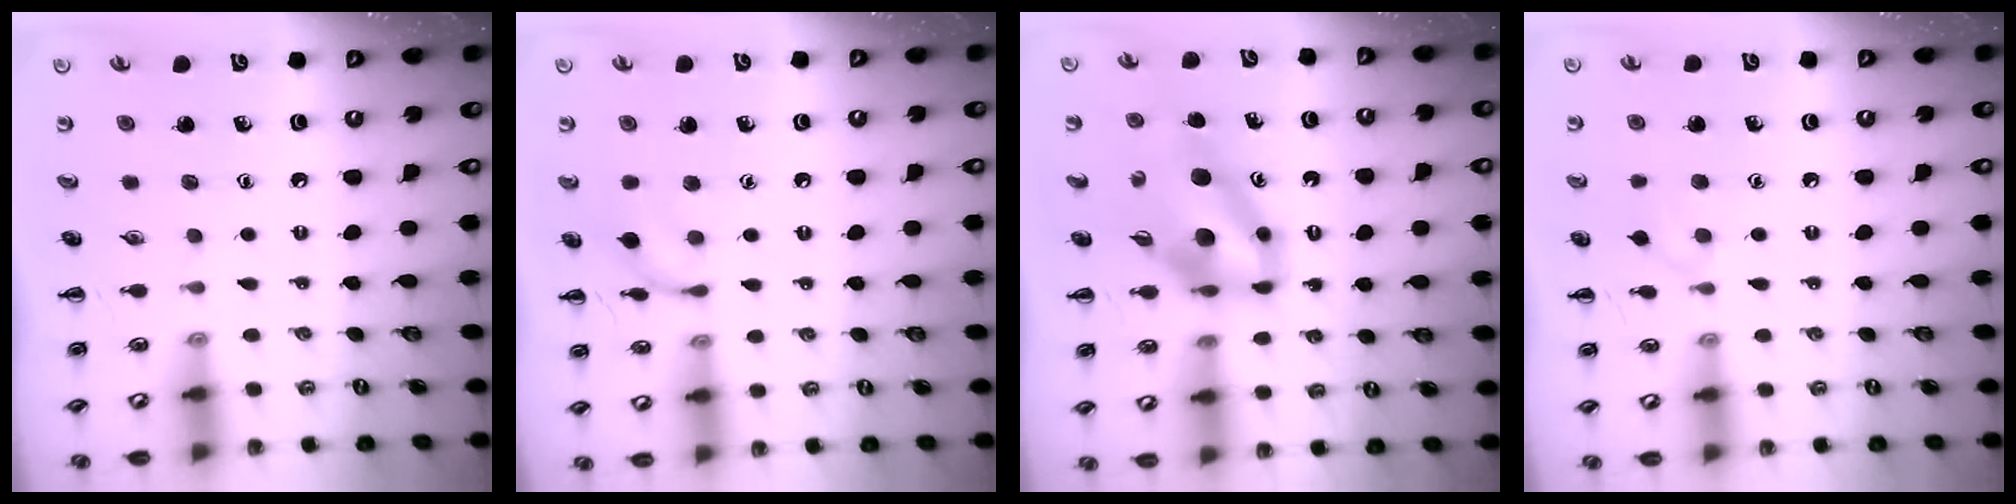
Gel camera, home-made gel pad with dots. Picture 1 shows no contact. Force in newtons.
{"total": 8.4, "press": 8.3, "slide": 0.5}
{"total": 10.5, "press": 10.0, "slide": 3.3}
{"total": 4.5, "press": 4.2, "slide": 1.6}